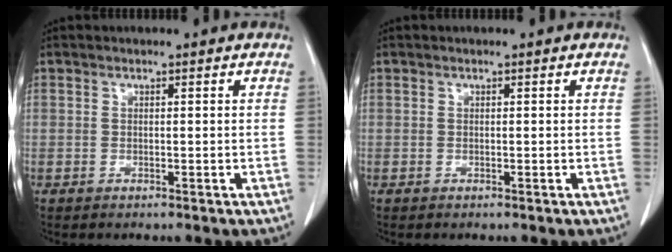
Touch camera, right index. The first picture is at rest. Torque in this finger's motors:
{"motor_torque": [-0.01, 0.01, 0.00, 0.00]}